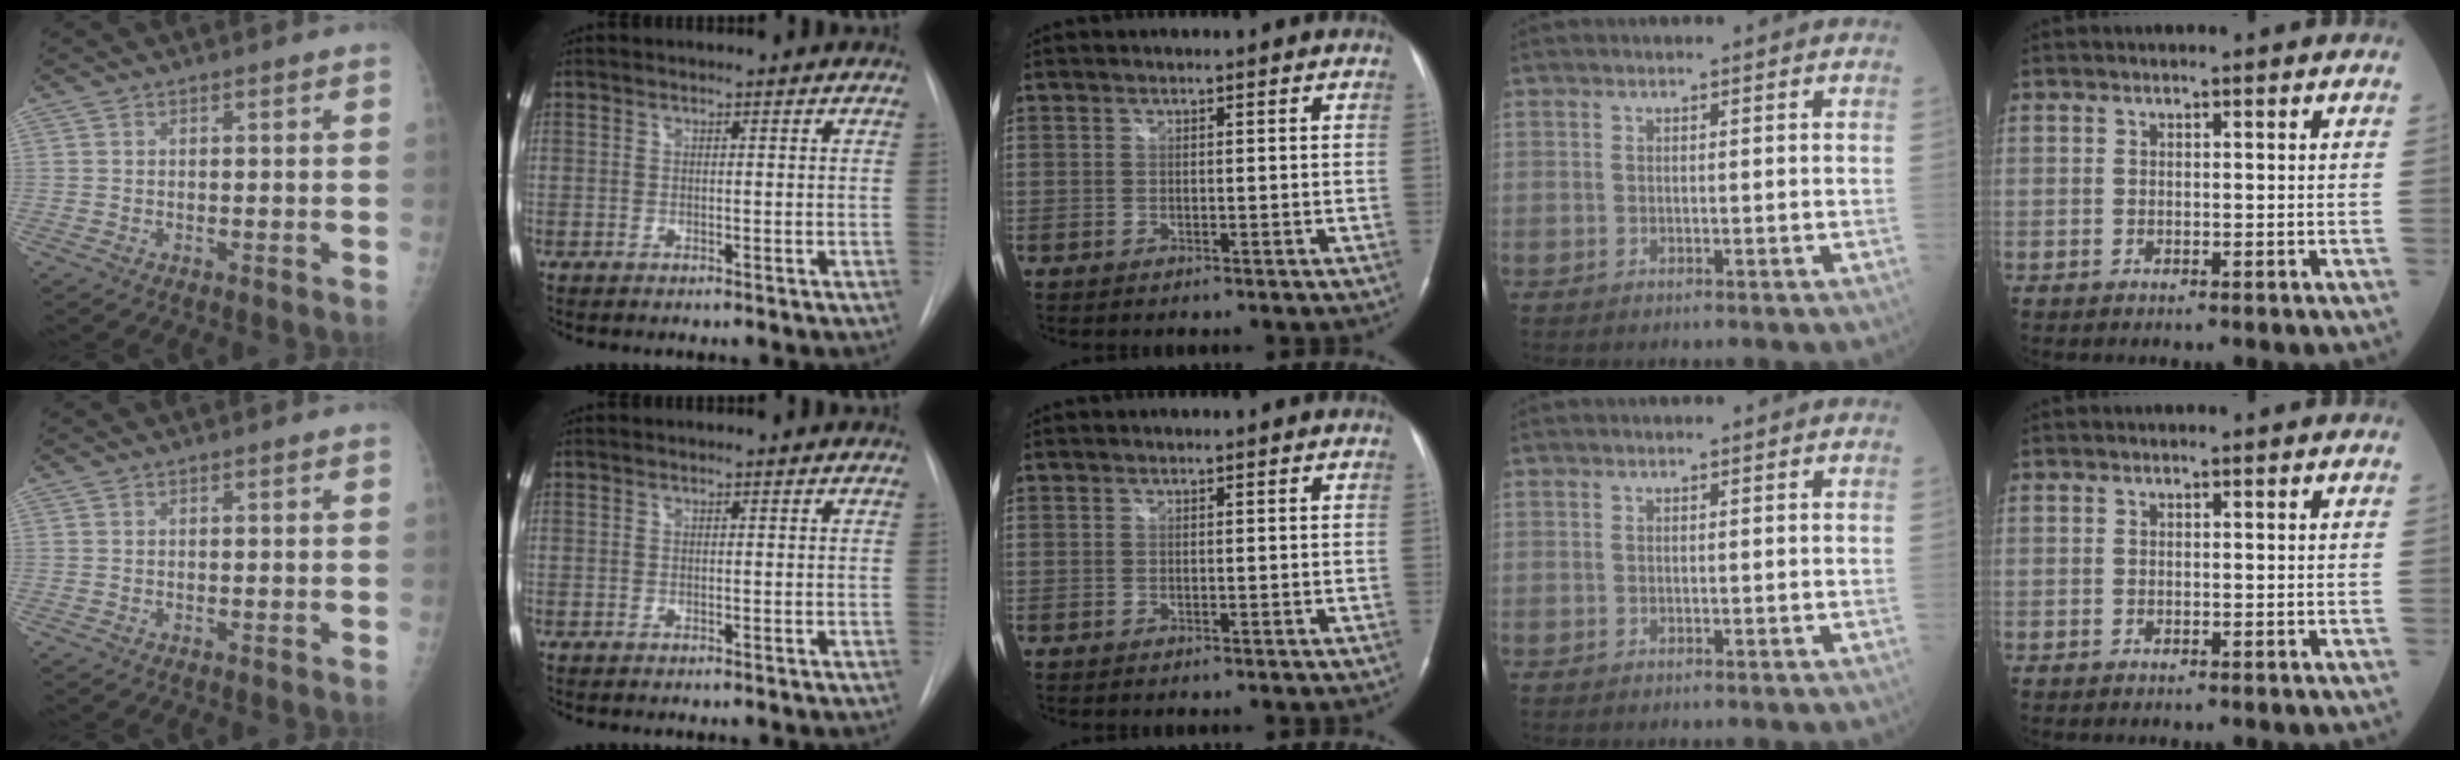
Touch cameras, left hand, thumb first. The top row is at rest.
{}